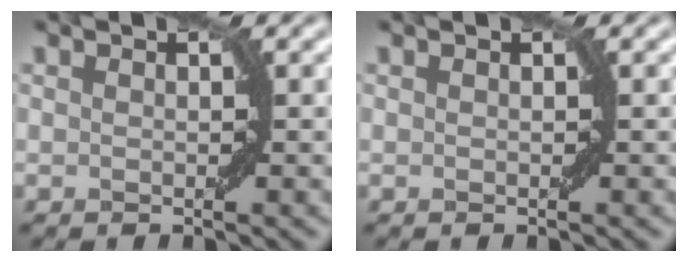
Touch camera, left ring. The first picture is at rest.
{"total": 0.0}